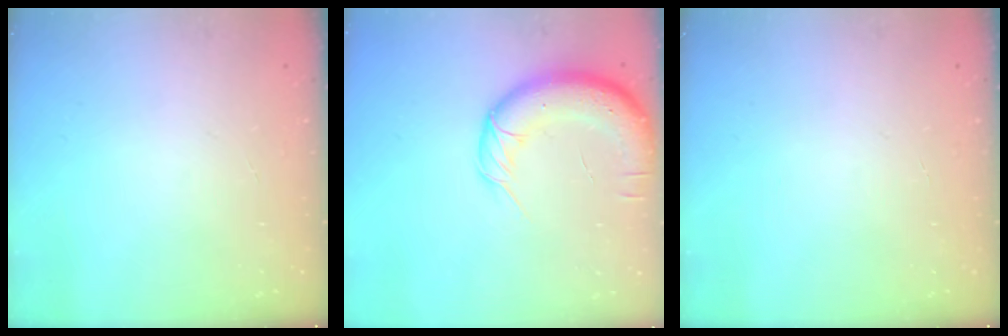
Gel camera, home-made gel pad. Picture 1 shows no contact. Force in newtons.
{"total": 13.9, "press": 13.6, "slide": 2.9}
{"total": 0.0}